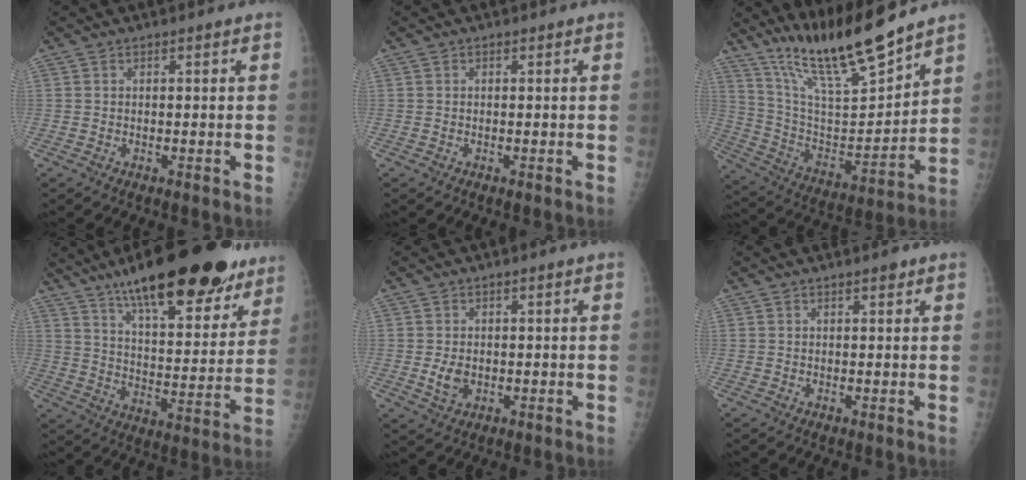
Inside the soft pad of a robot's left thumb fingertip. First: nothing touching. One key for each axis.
{"total": 0.0}
{"total": 18.6, "fx": 15.4, "fy": 2.2, "fz": 10.2, "tx": -0.152, "ty": -0.092, "tz": 0.286}
{"total": 27.5, "fx": 19.5, "fy": 8.3, "fz": 17.5, "tx": -0.230, "ty": -0.067, "tz": 0.294}
{"total": 3.6, "fx": -0.3, "fy": 2.5, "fz": 2.6, "tx": -0.043, "ty": -0.007, "tz": 0.001}
{"total": 1.3, "fx": 0.9, "fy": 0.3, "fz": 0.8, "tx": -0.009, "ty": -0.003, "tz": 0.012}